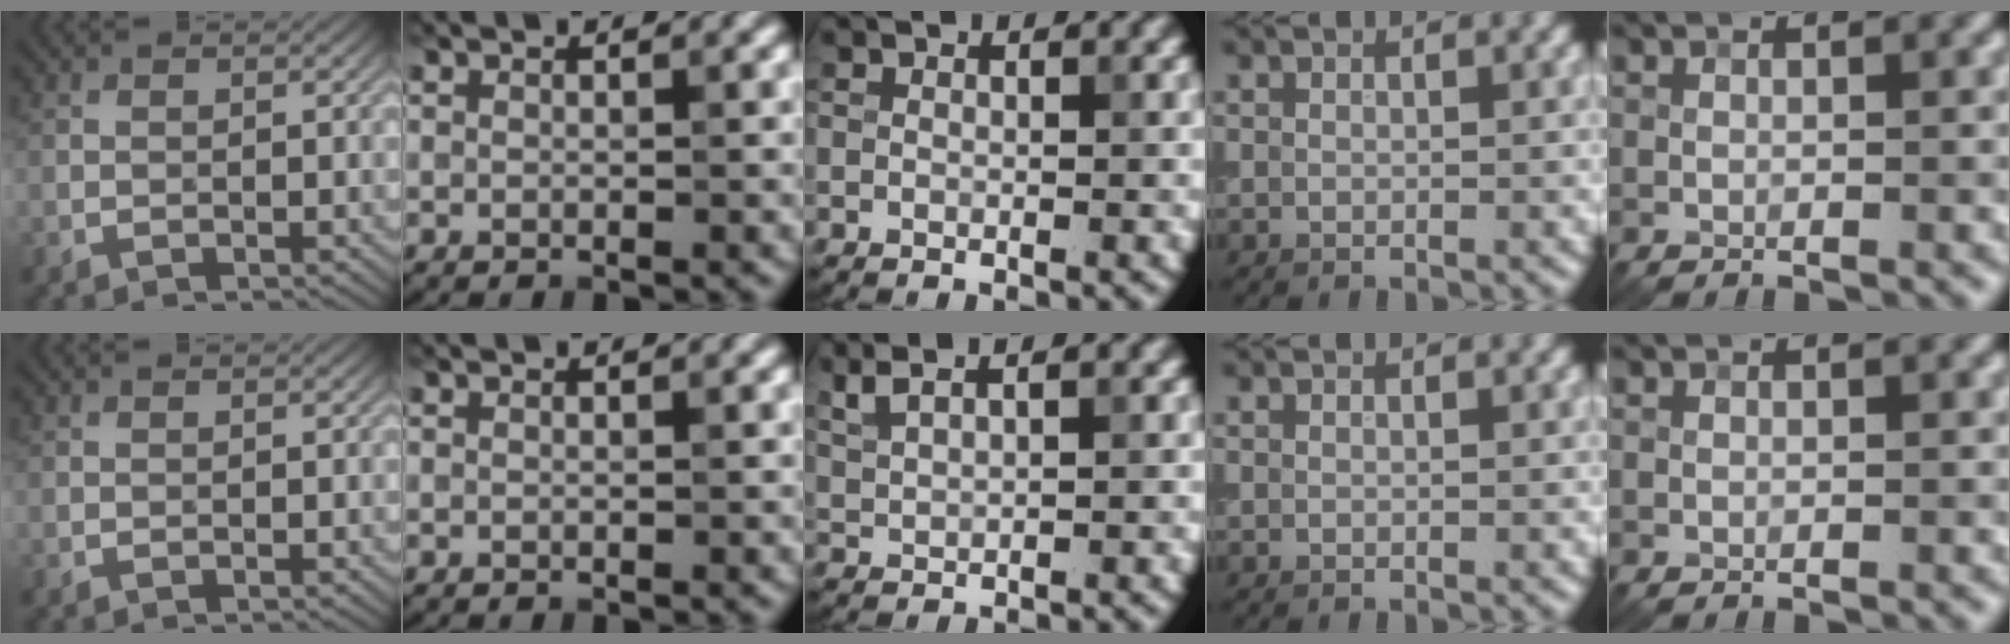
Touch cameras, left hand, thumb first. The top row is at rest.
{"middle": {"total": 3.4, "force": [2.6, 1.2, 2.0], "torque": [-0.034, 0.017, 0.039]}}